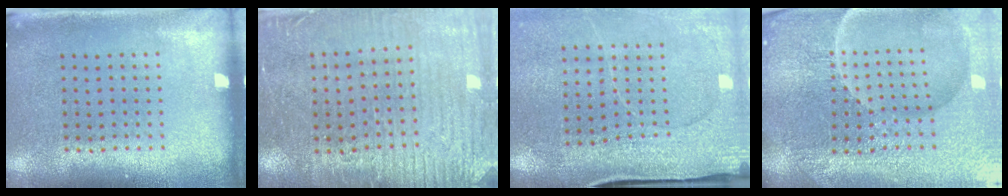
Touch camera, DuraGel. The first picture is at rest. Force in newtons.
{"total": 3.1, "press": 3.0, "slide": 1.0}
{"total": 2.9, "press": 2.8, "slide": 0.7}
{"total": 5.6, "press": 5.3, "slide": 1.9}